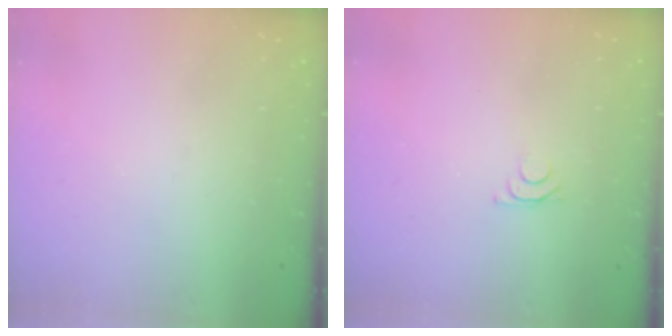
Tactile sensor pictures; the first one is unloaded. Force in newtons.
{"total": 4.2, "press": 4.1, "slide": 0.5}